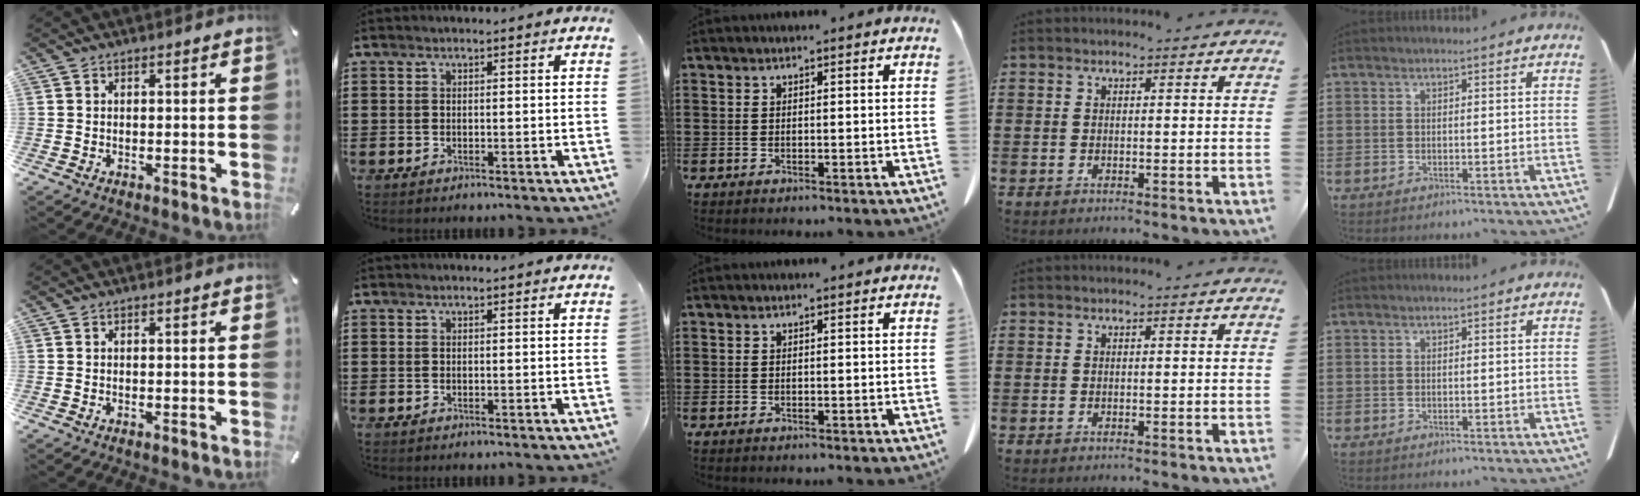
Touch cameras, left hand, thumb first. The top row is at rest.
{}